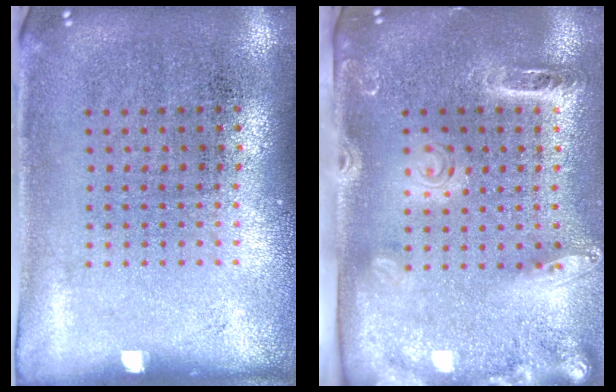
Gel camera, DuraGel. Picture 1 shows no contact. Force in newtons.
{"total": 2.6, "press": 2.0, "slide": 1.6}